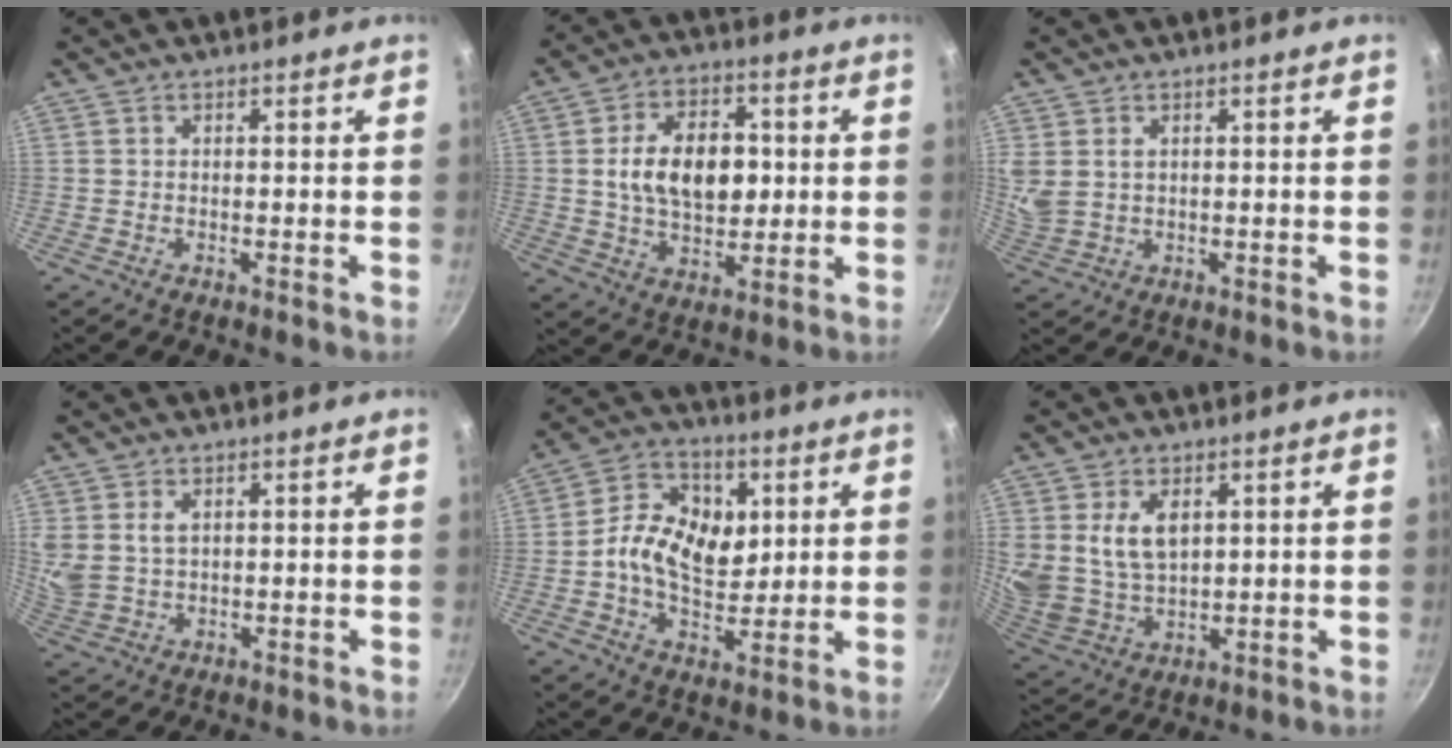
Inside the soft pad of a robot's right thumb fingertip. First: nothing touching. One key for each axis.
{"total": 14.2, "fx": 1.3, "fy": 9.3, "fz": 10.6, "tx": -0.141, "ty": 0.003, "tz": 0.020}
{"total": 5.2, "fx": 1.7, "fy": 3.6, "fz": 3.4, "tx": -0.063, "ty": -0.005, "tz": 0.042}
{"total": 6.0, "fx": 1.9, "fy": 4.1, "fz": 3.9, "tx": -0.073, "ty": -0.007, "tz": 0.046}
{"total": 13.2, "fx": 2.0, "fy": 9.4, "fz": 9.1, "tx": -0.129, "ty": -0.004, "tz": 0.020}
{"total": 10.9, "fx": 3.4, "fy": 7.2, "fz": 7.5, "tx": -0.130, "ty": -0.031, "tz": 0.079}